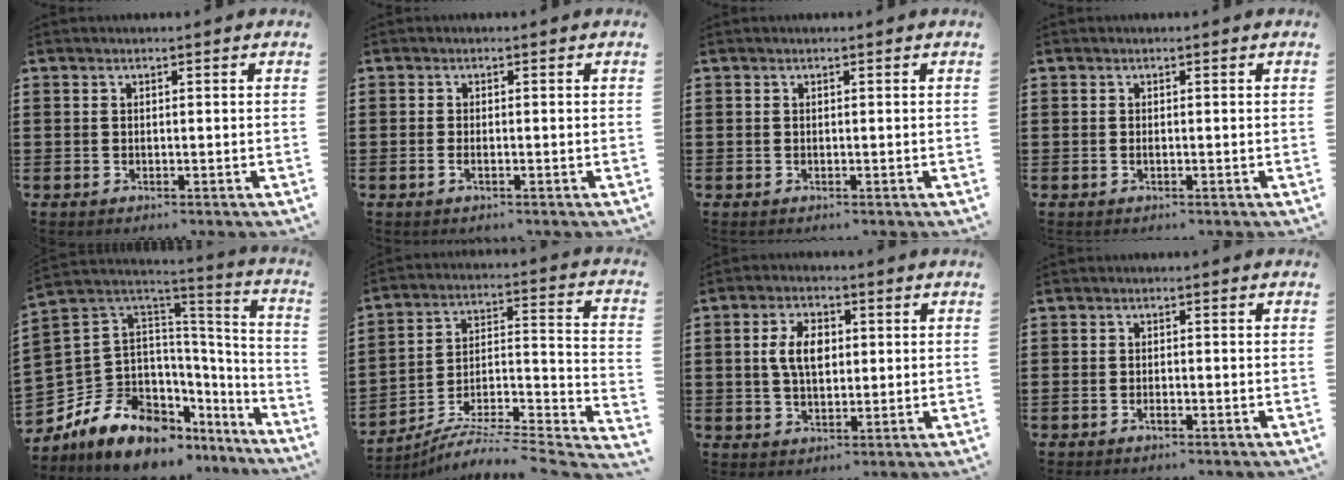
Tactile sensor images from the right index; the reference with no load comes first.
{"total": 0.7, "force": [-0.2, 0.1, 0.6], "torque": [-0.012, -0.005, -0.002]}
{"total": 0.0}
{"total": 0.0}
{"total": 10.5, "force": [-5.9, 7.8, 3.7], "torque": [-0.116, -0.009, -0.108]}
{"total": 6.3, "force": [-5.3, 0.7, 3.3], "torque": [-0.050, -0.005, -0.107]}
{"total": 5.8, "force": [0.8, 3.4, 4.6], "torque": [-0.097, 0.008, 0.008]}
{"total": 1.1, "force": [-0.7, 0.4, 0.7], "torque": [-0.015, -0.003, -0.012]}